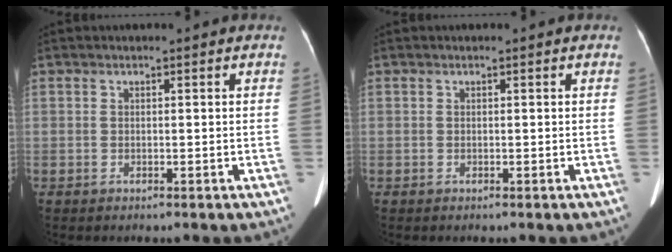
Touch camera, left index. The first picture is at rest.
{"total": 0.0}